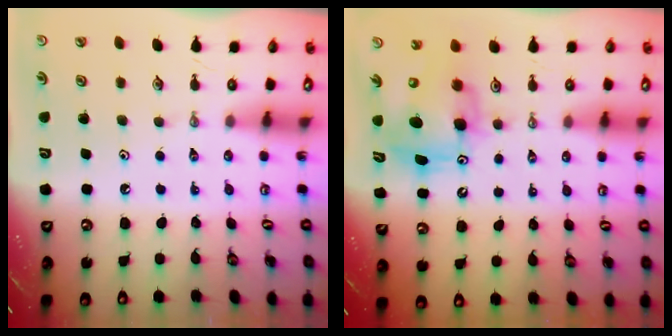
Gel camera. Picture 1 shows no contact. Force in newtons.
{"total": 8.6, "press": 8.3, "slide": 2.1}